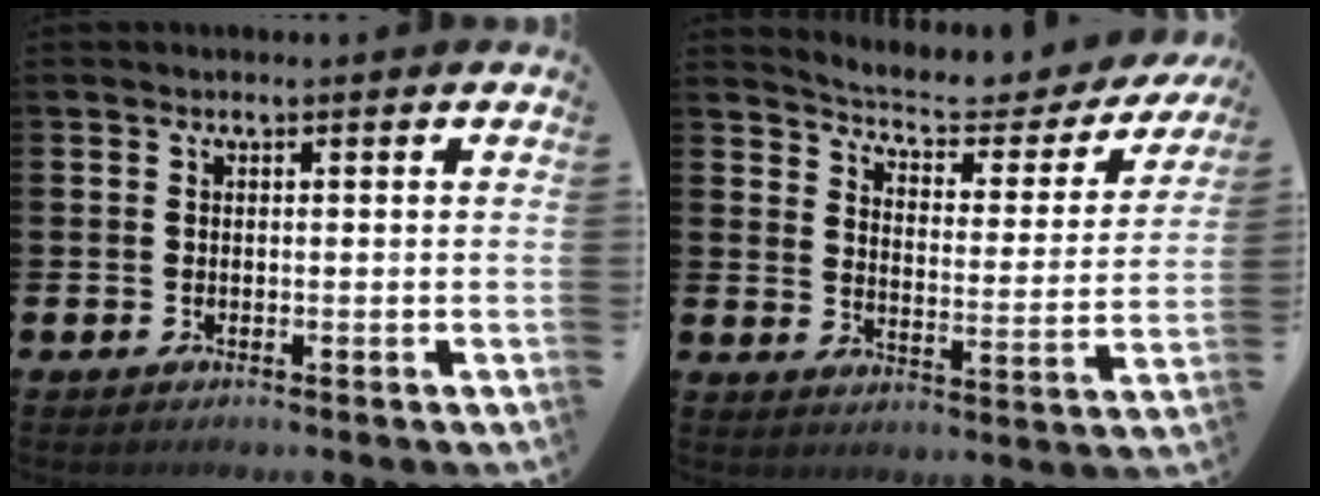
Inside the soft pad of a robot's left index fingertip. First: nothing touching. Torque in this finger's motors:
{"motor_torque": [-0.10, -0.57, 0.28, 0.04]}